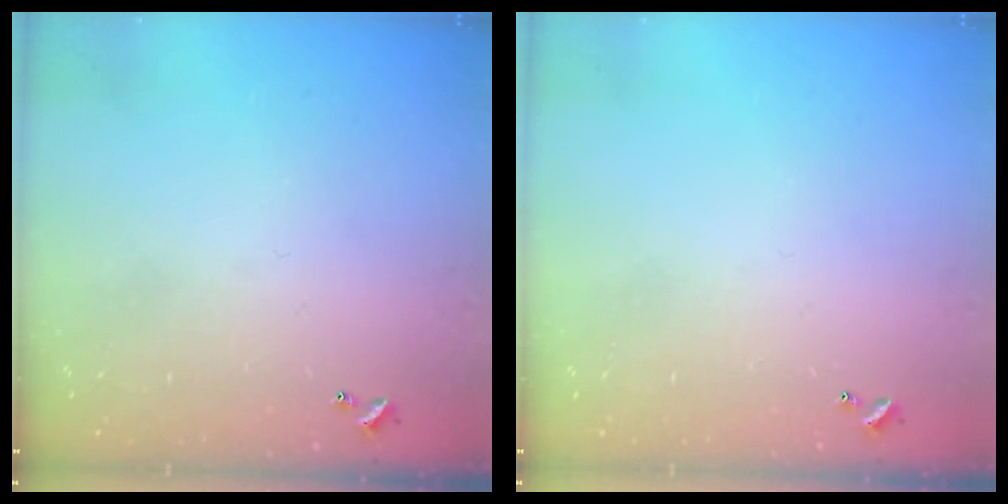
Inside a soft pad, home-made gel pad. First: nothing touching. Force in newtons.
{"total": 0.0}